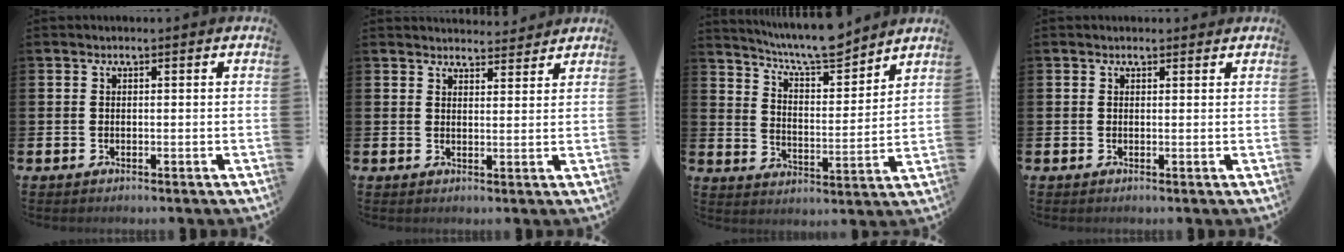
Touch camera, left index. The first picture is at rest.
{"total": 3.4, "force": [3.4, 0.4, -0.1], "torque": [-0.003, -0.019, 0.061]}
{"total": 8.4, "force": [8.0, 0.9, 2.3], "torque": [-0.062, -0.055, 0.143]}
{"total": 0.7, "force": [0.5, 0.3, 0.2], "torque": [0.004, 0.001, 0.008]}